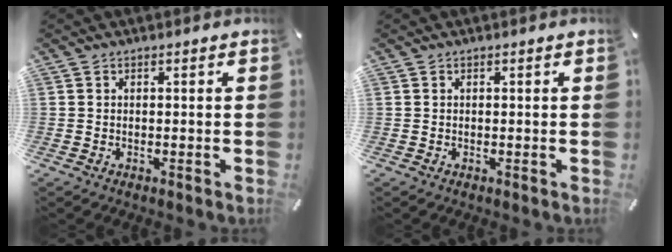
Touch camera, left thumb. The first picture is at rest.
{"total": 0.0}